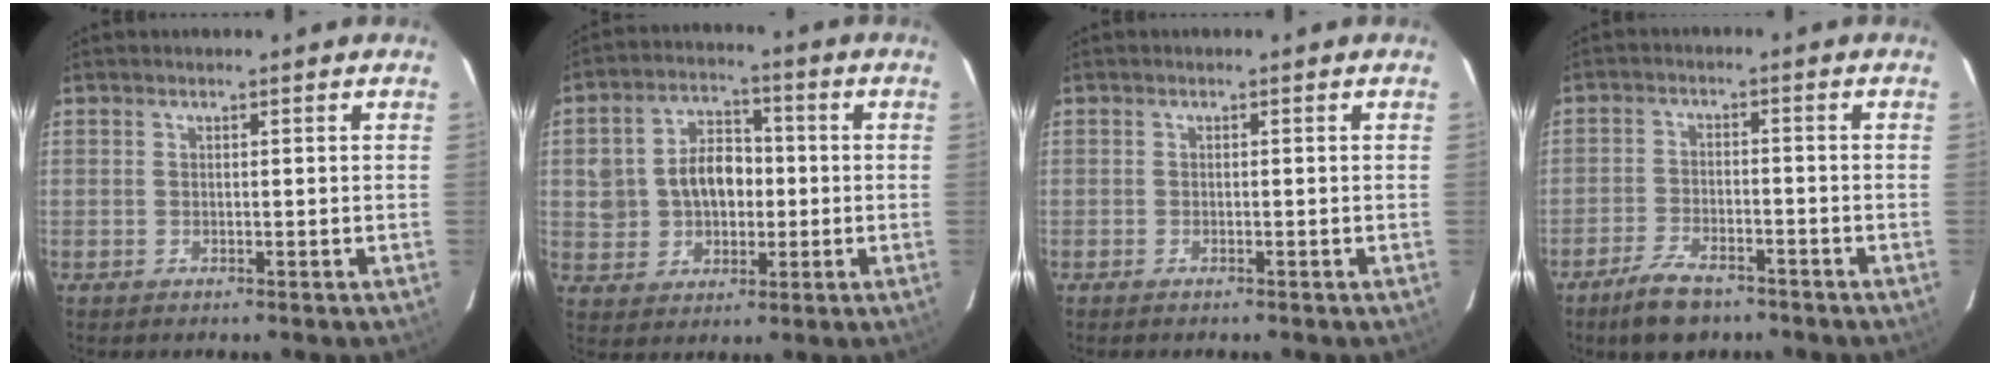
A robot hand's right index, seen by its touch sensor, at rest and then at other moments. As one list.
[{"total": 10.0, "force": [0.2, 7.9, 6.1], "torque": [-0.129, 0.029, 0.017]}, {"total": 0.7, "force": [-0.6, 0.2, 0.2], "torque": [-0.006, -0.001, -0.013]}, {"total": 7.3, "force": [-5.5, 2.9, 3.8], "torque": [-0.095, -0.002, -0.095]}]